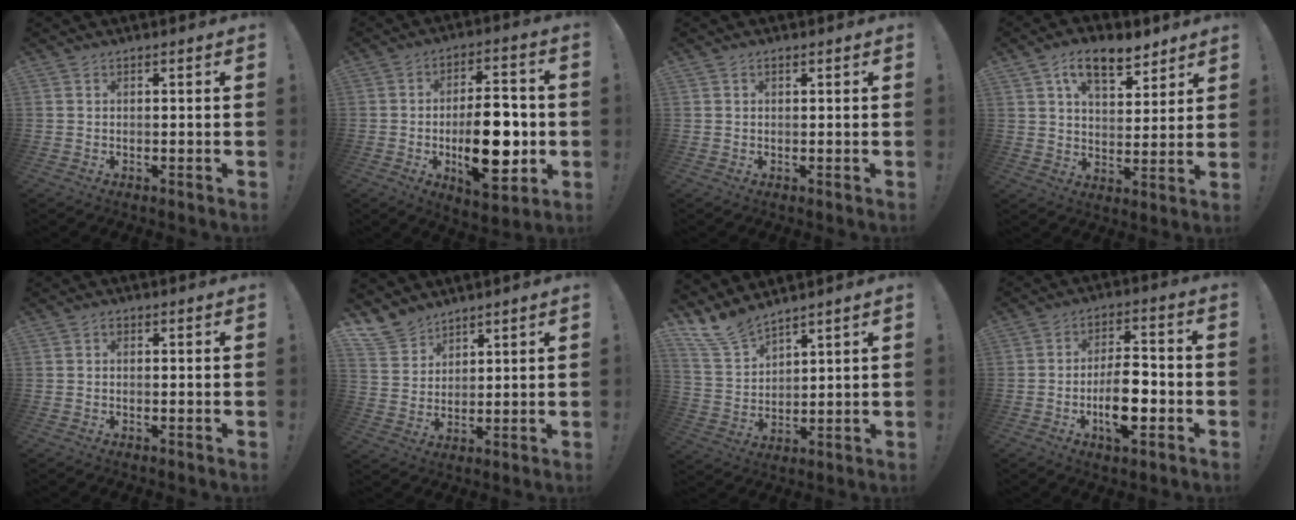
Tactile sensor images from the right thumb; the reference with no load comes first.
{"total": 18.8, "force": [-3.0, 9.1, 16.1], "torque": [-0.259, 0.008, -0.042]}
{"total": 0.8, "force": [0.4, 0.6, 0.3], "torque": [-0.002, 0.001, 0.007]}
{"total": 12.1, "force": [7.3, 6.5, 7.2], "torque": [-0.105, -0.030, 0.134]}
{"total": 0.6, "force": [0.1, 0.5, 0.2], "torque": [0.001, 0.000, -0.001]}
{"total": 8.2, "force": [6.7, 4.5, 1.3], "torque": [-0.035, -0.047, 0.136]}
{"total": 9.4, "force": [8.5, 3.0, 2.7], "torque": [-0.069, -0.055, 0.168]}
{"total": 11.9, "force": [-3.6, 5.2, 10.0], "torque": [-0.178, 0.012, -0.067]}